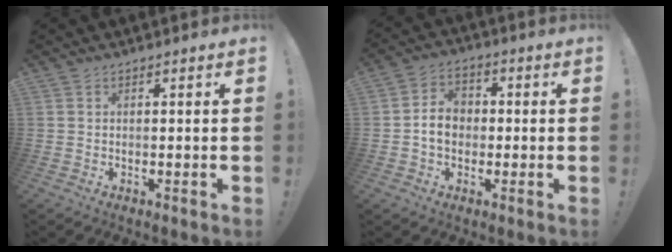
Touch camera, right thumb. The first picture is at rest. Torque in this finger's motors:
{"motor_torque": [0.93, 1.50, 0.82, -0.53, 0.01]}